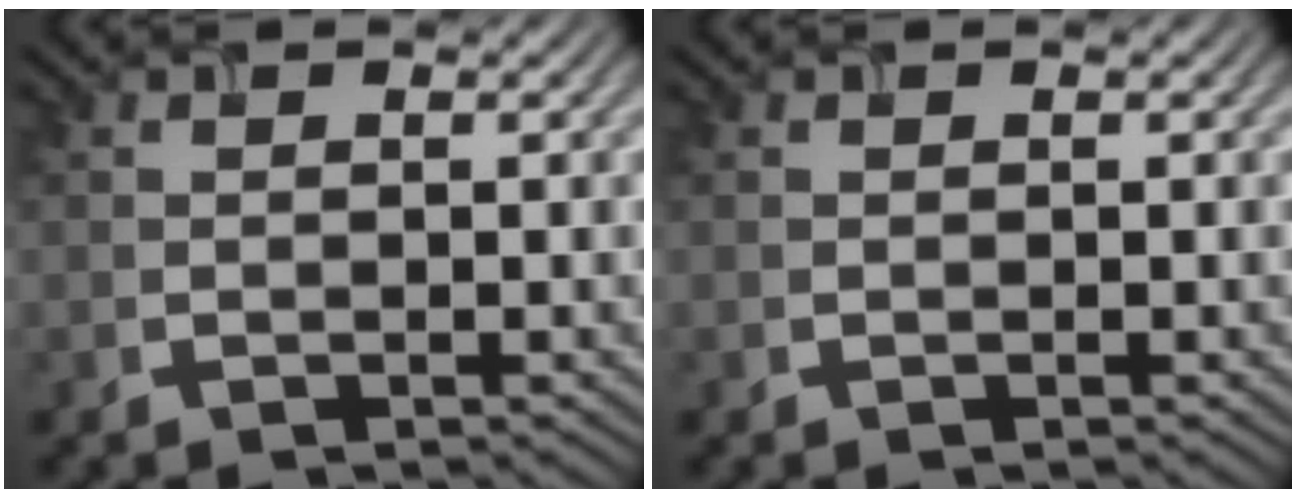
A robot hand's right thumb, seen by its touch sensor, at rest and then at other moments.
{"total": 0.0}